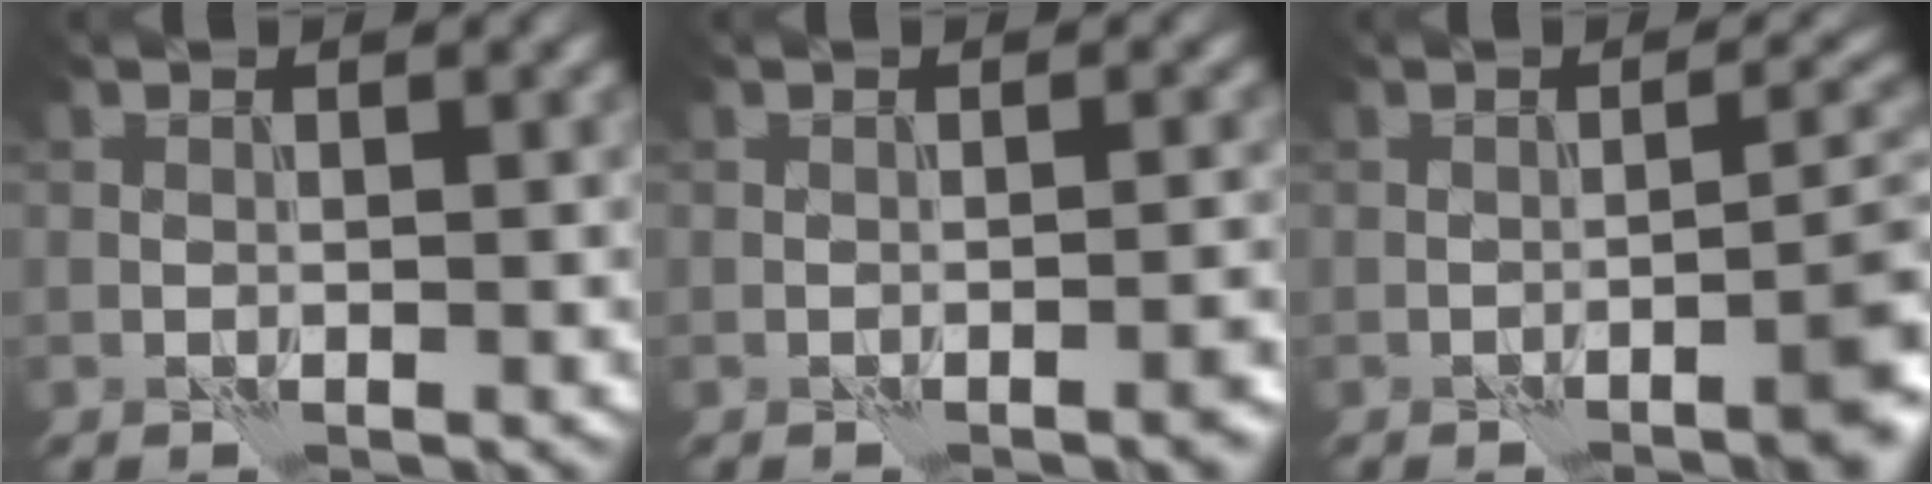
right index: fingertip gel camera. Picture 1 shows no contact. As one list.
[{"total": 1.5, "force": [-0.9, 0.2, 1.1], "torque": [-0.015, 0.004, -0.015]}, {"total": 5.3, "force": [-2.6, 1.0, 4.5], "torque": [-0.051, 0.016, -0.040]}]